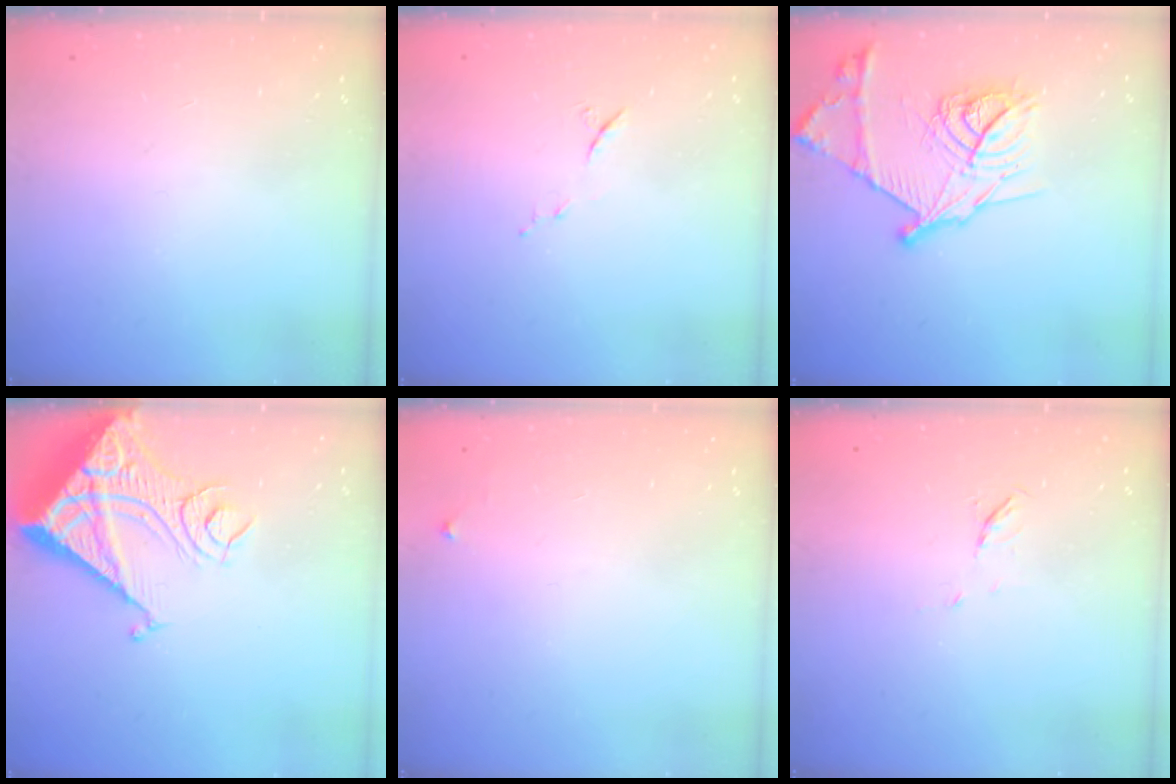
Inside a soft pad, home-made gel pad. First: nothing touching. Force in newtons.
{"total": 6.4, "press": 6.3, "slide": 1.3}
{"total": 19.6, "press": 19.5, "slide": 1.5}
{"total": 16.7, "press": 16.6, "slide": 2.1}
{"total": 3.2, "press": 3.2, "slide": 0.5}
{"total": 4.0, "press": 4.0, "slide": 0.6}